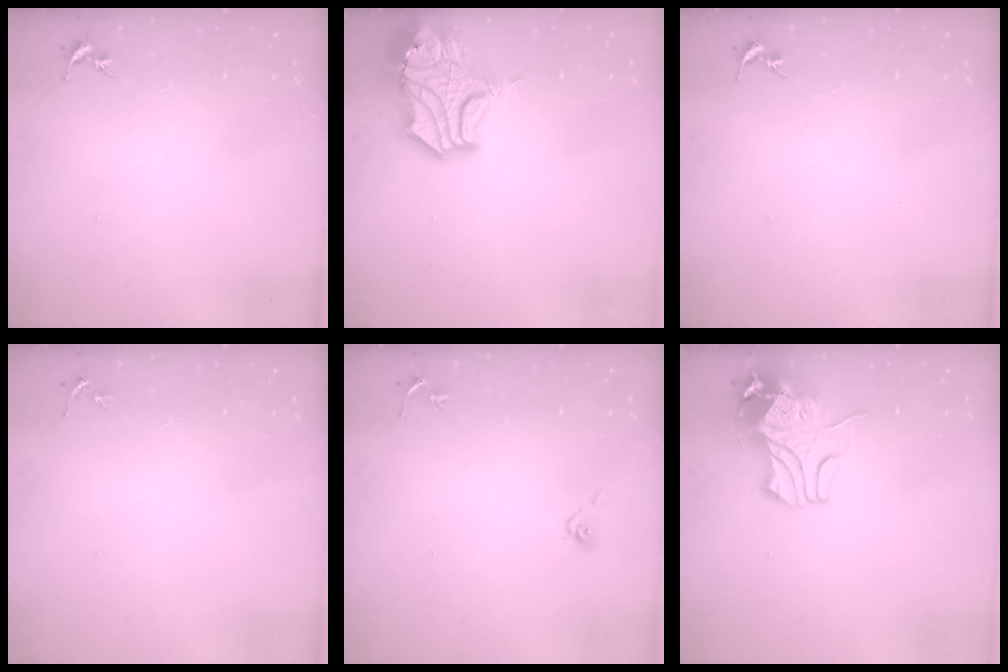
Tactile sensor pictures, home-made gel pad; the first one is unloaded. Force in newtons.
{"total": 16.9, "press": 16.7, "slide": 2.3}
{"total": 0.0}
{"total": 3.3, "press": 3.2, "slide": 0.4}
{"total": 3.9, "press": 3.4, "slide": 1.9}
{"total": 11.3, "press": 11.2, "slide": 1.6}